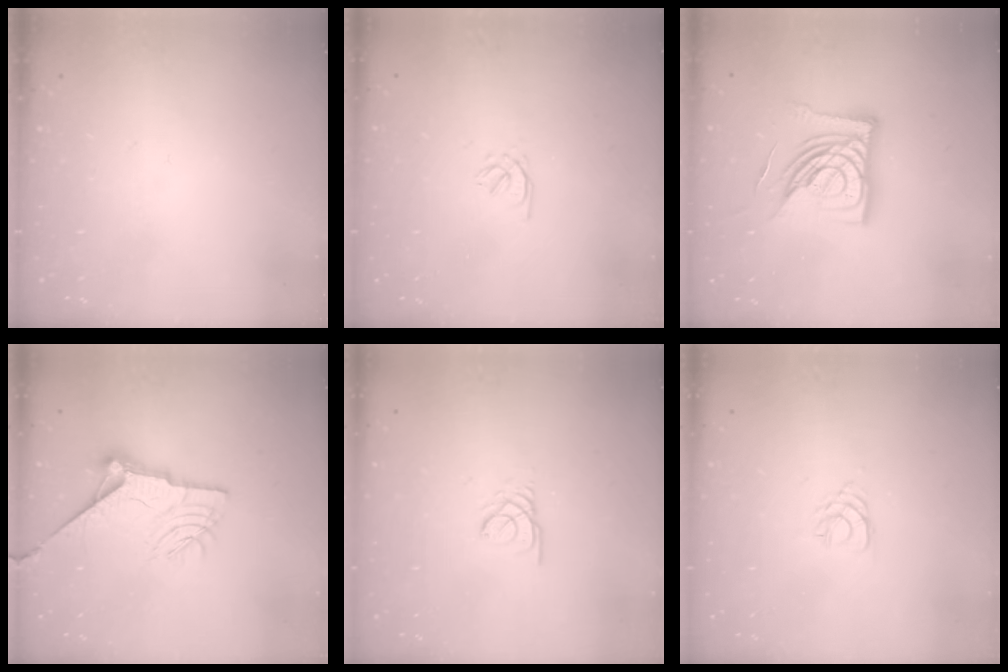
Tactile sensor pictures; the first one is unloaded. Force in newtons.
{"total": 0.9, "press": 0.8, "slide": 0.4}
{"total": 15.6, "press": 15.5, "slide": 1.2}
{"total": 12.8, "press": 12.7, "slide": 1.3}
{"total": 2.4, "press": 2.4, "slide": 0.3}
{"total": 2.4, "press": 2.3, "slide": 0.4}